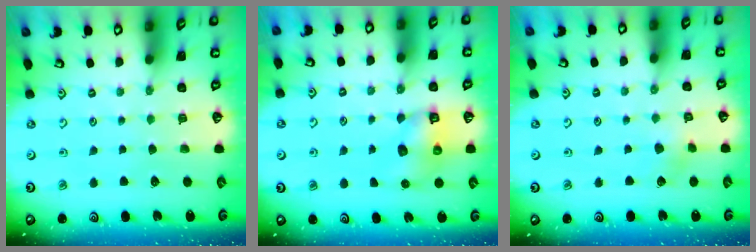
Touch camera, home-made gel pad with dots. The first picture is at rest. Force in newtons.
{"total": 6.4, "press": 6.4, "slide": 0.7}
{"total": 3.3, "press": 3.3, "slide": 0.4}